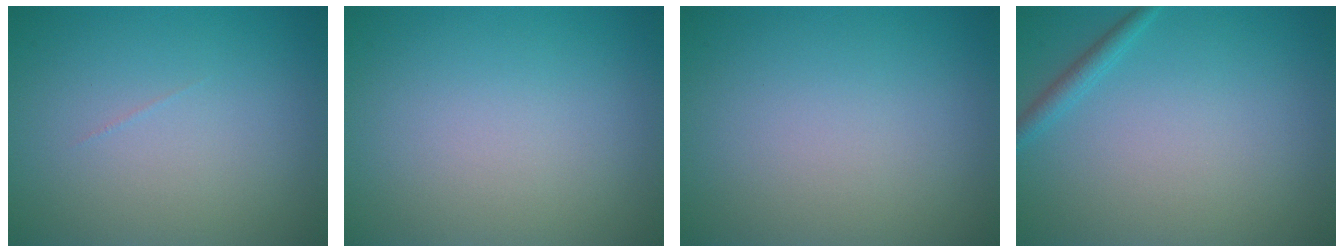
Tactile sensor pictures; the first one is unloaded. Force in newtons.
{"total": 0.0}
{"total": 0.0}
{"total": 1.3, "press": 1.3, "slide": 0.1}